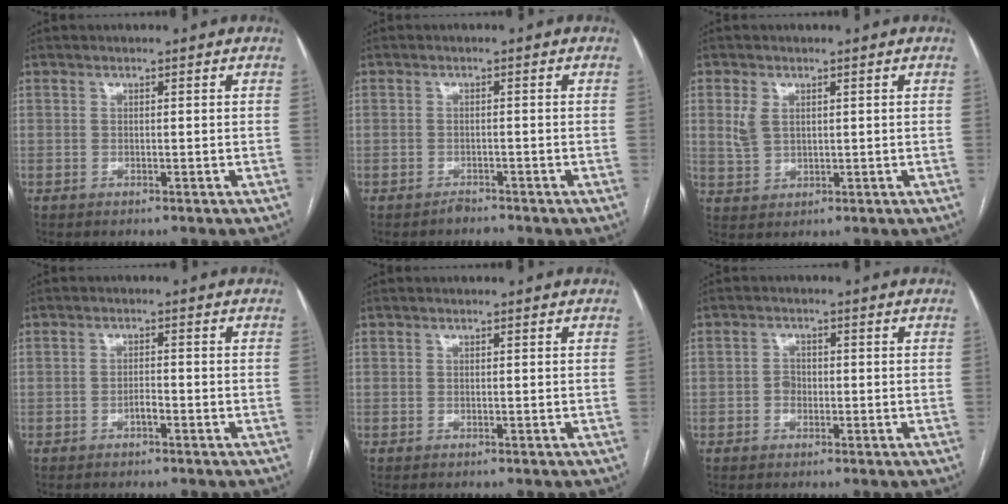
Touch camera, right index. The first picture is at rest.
{"total": 1.1, "force": [-1.1, 0.1, 0.0], "torque": [-0.002, -0.004, -0.017]}
{"total": 3.4, "force": [1.0, 2.5, 2.1], "torque": [-0.051, 0.009, 0.028]}
{"total": 1.5, "force": [-1.0, 0.3, 1.1], "torque": [-0.020, 0.004, -0.017]}
{"total": 0.0}
{"total": 1.9, "force": [-0.6, 1.5, 1.0], "torque": [-0.013, 0.007, -0.011]}